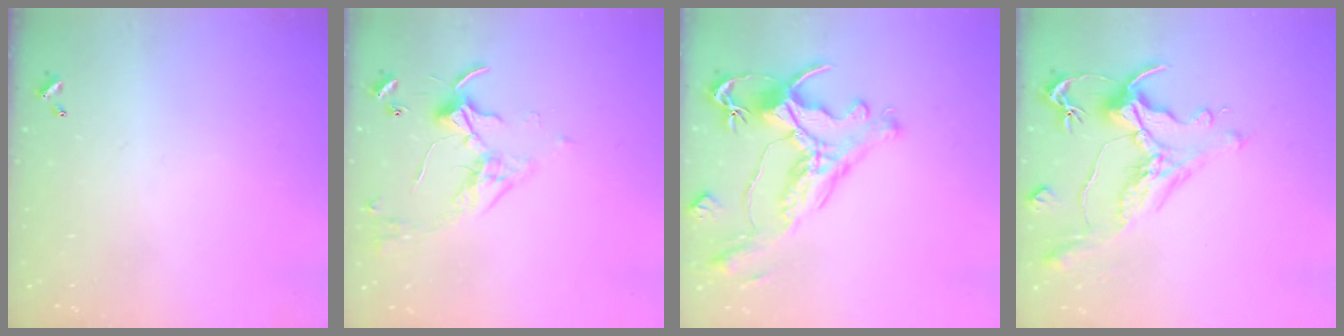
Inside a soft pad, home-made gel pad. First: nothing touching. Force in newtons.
{"total": 3.5, "press": 3.4, "slide": 0.7}
{"total": 1.6, "press": 1.0, "slide": 1.3}
{"total": 1.5, "press": 0.4, "slide": 1.5}